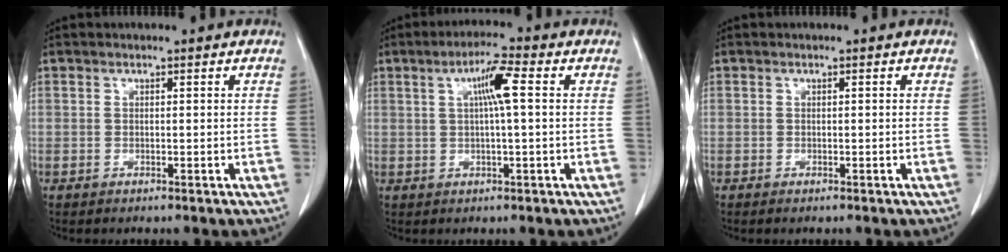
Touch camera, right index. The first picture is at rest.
{"total": 5.4, "force": [1.3, 0.5, 5.2], "torque": [-0.093, 0.012, 0.021]}
{"total": 0.6, "force": [-0.4, 0.0, 0.5], "torque": [-0.011, -0.001, -0.005]}